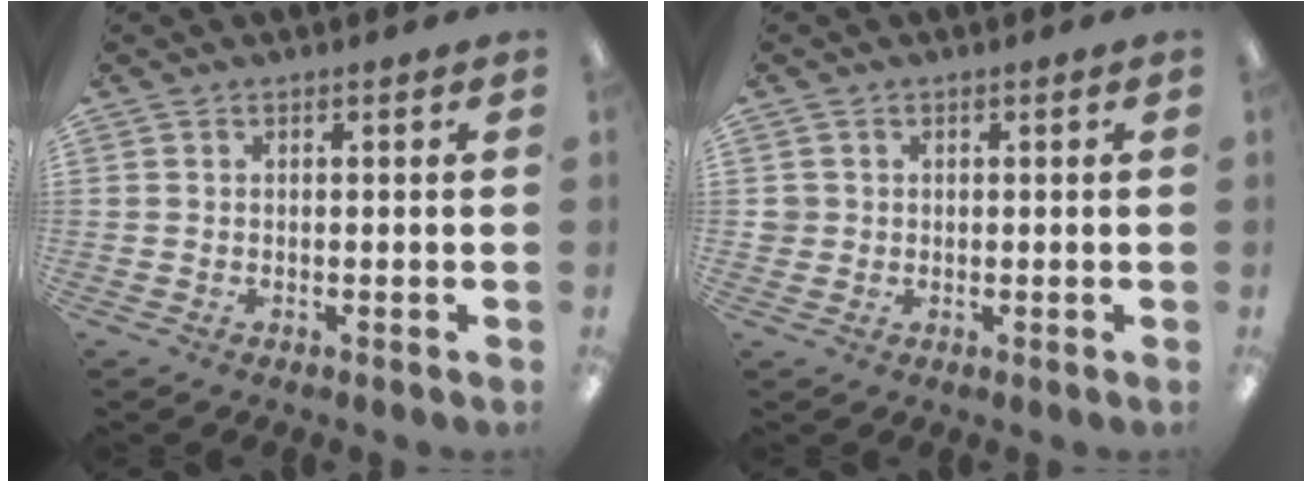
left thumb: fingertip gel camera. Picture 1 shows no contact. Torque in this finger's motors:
{"motor_torque": [-0.12, 0.10, 0.07, -0.06, 0.00]}